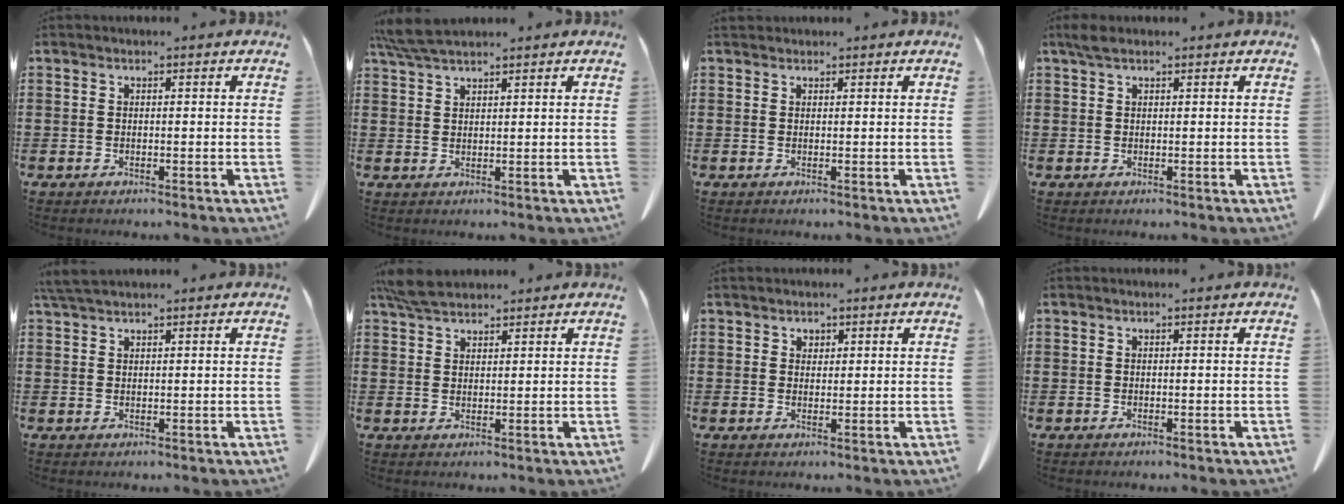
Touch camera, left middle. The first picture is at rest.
{"total": 4.8, "force": [3.9, 0.7, 2.6], "torque": [-0.061, -0.003, 0.075]}
{"total": 0.7, "force": [0.6, 0.2, 0.0], "torque": [-0.003, -0.001, 0.014]}
{"total": 1.7, "force": [1.1, 0.7, 1.0], "torque": [-0.024, 0.004, 0.020]}
{"total": 2.5, "force": [2.1, 0.3, 1.4], "torque": [-0.033, 0.002, 0.041]}
{"total": 4.8, "force": [4.1, 1.3, 2.1], "torque": [-0.052, -0.002, 0.078]}
{"total": 1.3, "force": [1.1, 0.8, 0.3], "torque": [0.000, -0.002, 0.019]}
{"total": 0.0}